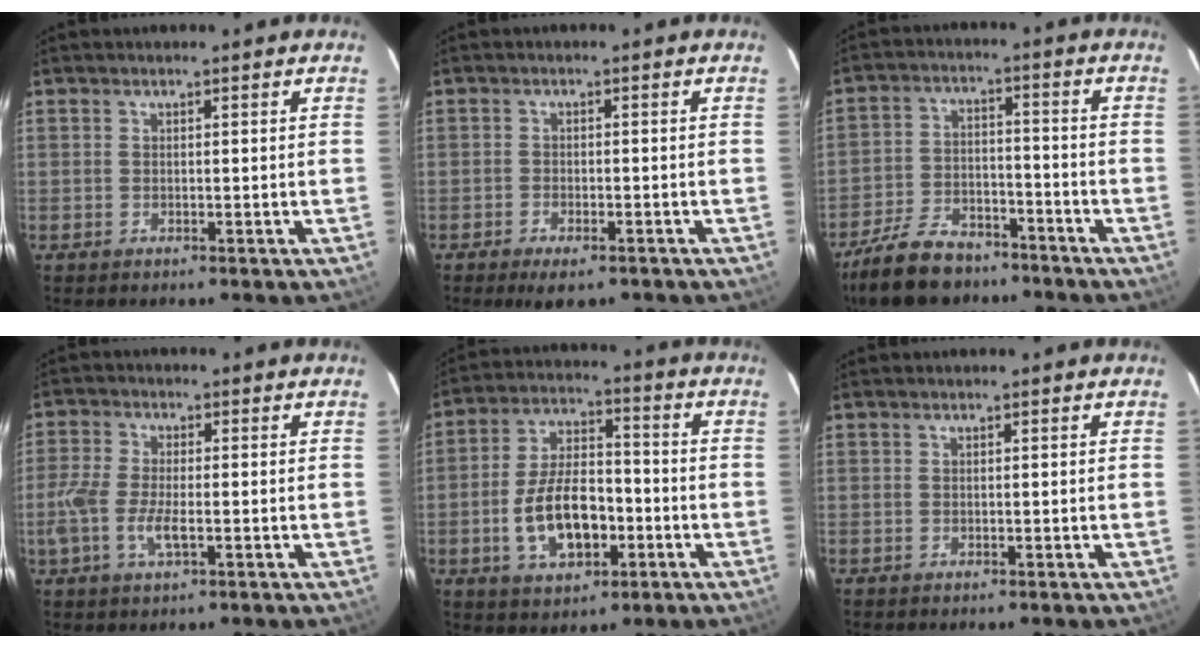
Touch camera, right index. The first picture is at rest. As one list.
[{"total": 5.2, "force": [-3.7, 2.0, 3.0], "torque": [-0.068, -0.012, -0.058]}, {"total": 14.1, "force": [-11.0, 6.5, 6.0], "torque": [-0.146, 0.002, -0.180]}, {"total": 6.4, "force": [-2.1, 2.3, 5.6], "torque": [-0.125, -0.005, -0.044]}, {"total": 13.1, "force": [-3.9, 6.9, 10.4], "torque": [-0.207, 0.014, -0.057]}, {"total": 0.0}]